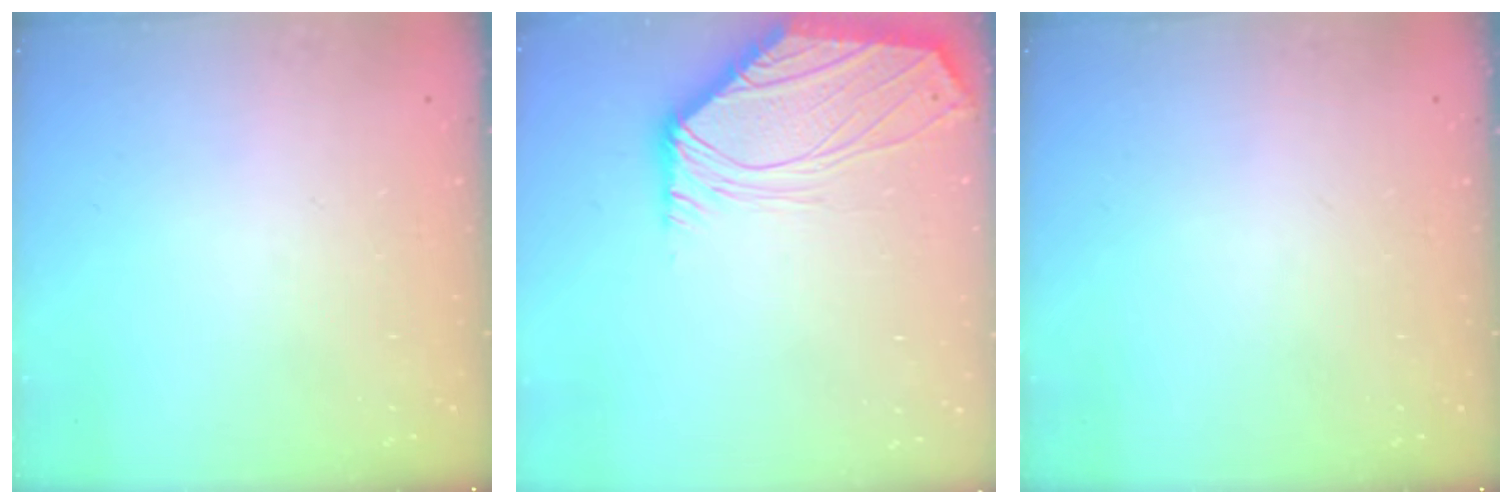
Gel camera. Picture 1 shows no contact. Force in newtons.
{"total": 3.0, "press": 2.9, "slide": 0.5}
{"total": 0.0}